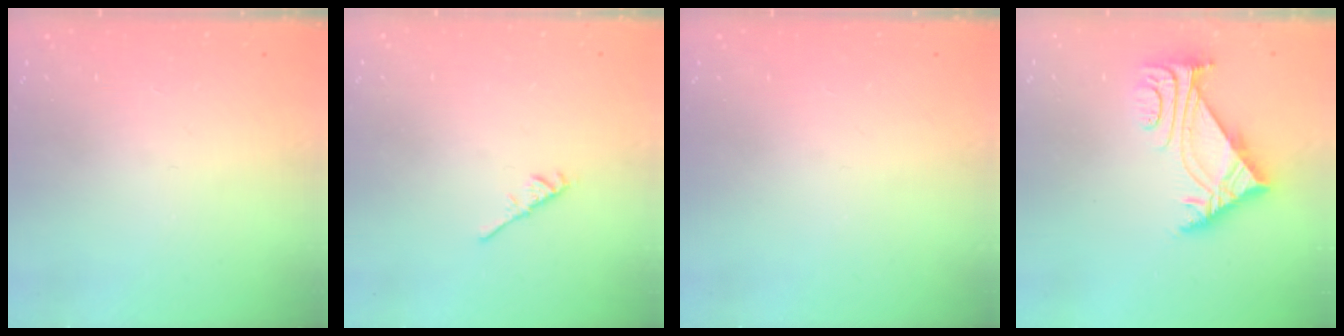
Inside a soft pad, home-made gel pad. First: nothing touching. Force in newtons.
{"total": 3.1, "press": 3.0, "slide": 0.7}
{"total": 0.0}
{"total": 6.1, "press": 6.0, "slide": 1.1}